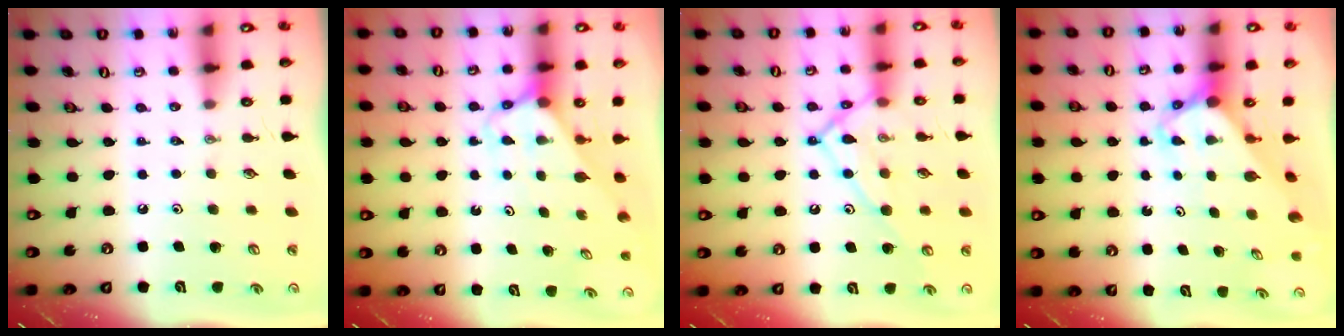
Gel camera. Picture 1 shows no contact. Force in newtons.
{"total": 3.0, "press": 3.0, "slide": 0.2}
{"total": 13.7, "press": 13.7, "slide": 1.2}
{"total": 3.7, "press": 3.7, "slide": 0.2}